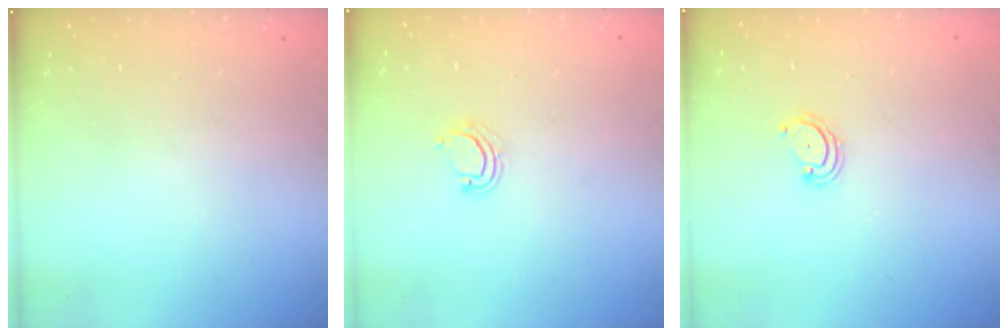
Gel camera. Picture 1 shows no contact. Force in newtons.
{"total": 2.2, "press": 2.2, "slide": 0.1}
{"total": 2.8, "press": 2.8, "slide": 0.3}